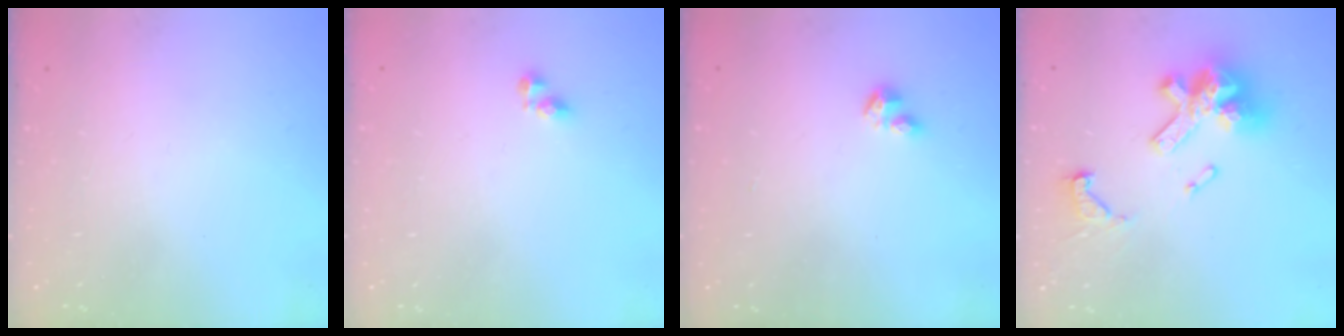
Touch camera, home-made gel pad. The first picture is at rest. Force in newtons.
{"total": 4.2, "press": 4.1, "slide": 0.6}
{"total": 2.9, "press": 2.8, "slide": 0.6}
{"total": 15.0, "press": 15.0, "slide": 0.8}